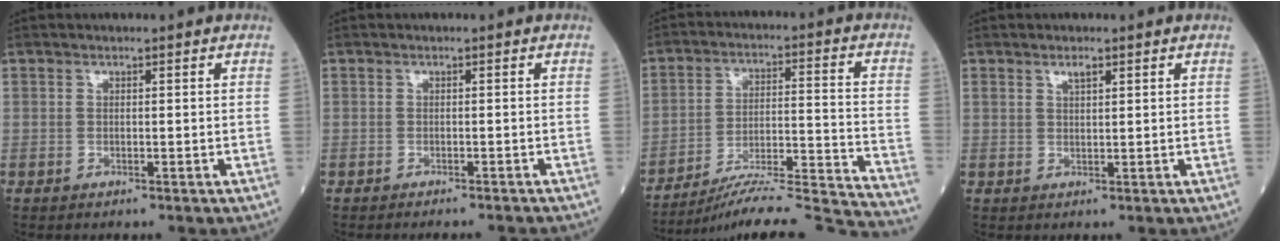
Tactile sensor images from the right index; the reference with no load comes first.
{"total": 5.2, "force": [-4.9, 0.1, 1.6], "torque": [-0.016, -0.017, -0.053]}
{"total": 21.6, "force": [-20.4, -1.9, 7.0], "torque": [-0.070, -0.005, -0.292]}
{"total": 1.5, "force": [1.0, 0.4, 1.0], "torque": [-0.019, 0.001, 0.018]}